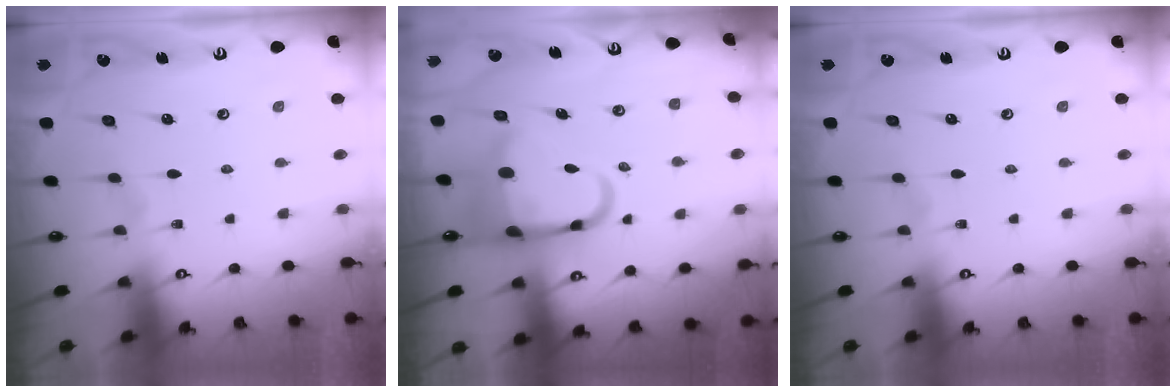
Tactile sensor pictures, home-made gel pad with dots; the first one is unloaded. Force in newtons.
{"total": 10.7, "press": 10.4, "slide": 2.5}
{"total": 0.0}